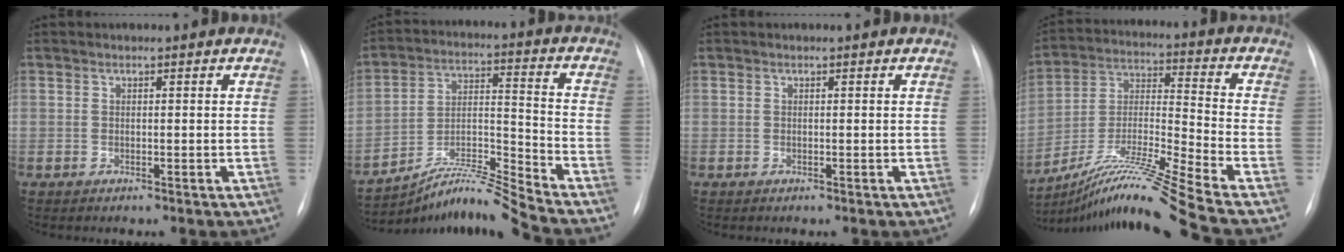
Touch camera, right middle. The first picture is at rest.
{"total": 11.3, "force": [-10.5, -2.8, 3.1], "torque": [-0.057, 0.013, -0.187]}
{"total": 0.0}
{"total": 17.2, "force": [-13.9, -3.4, 9.7], "torque": [-0.206, -0.015, -0.251]}